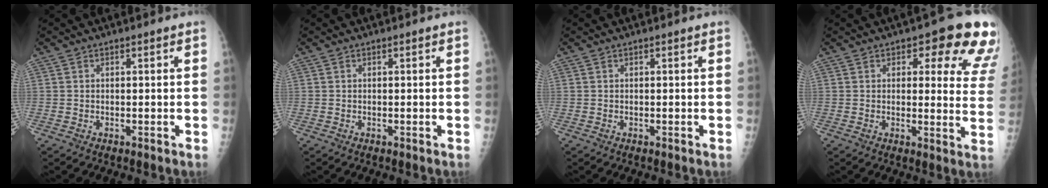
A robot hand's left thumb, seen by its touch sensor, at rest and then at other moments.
{"total": 0.0}
{"total": 0.0}
{"total": 14.4, "force": [8.3, 6.4, 9.9], "torque": [-0.054, -0.038, 0.079]}